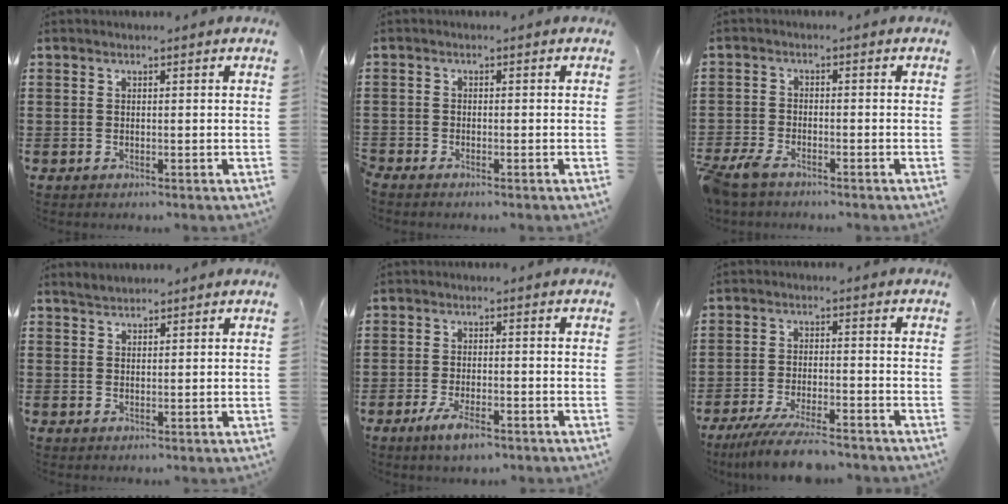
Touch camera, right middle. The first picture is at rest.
{"total": 0.7, "force": [-0.7, 0.0, 0.1], "torque": [-0.004, -0.001, -0.014]}
{"total": 3.3, "force": [-2.9, 0.9, 1.3], "torque": [-0.052, -0.006, -0.068]}
{"total": 1.7, "force": [1.6, 0.4, -0.1], "torque": [-0.002, 0.005, 0.032]}
{"total": 4.4, "force": [-2.7, 1.2, 3.2], "torque": [-0.067, -0.001, -0.051]}
{"total": 7.1, "force": [-6.1, 0.7, 3.5], "torque": [-0.078, -0.010, -0.116]}